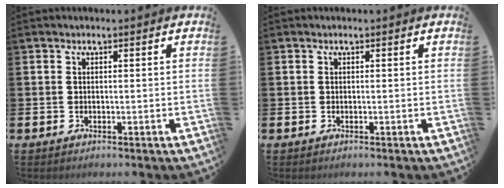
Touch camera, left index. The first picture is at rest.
{"total": 0.0}